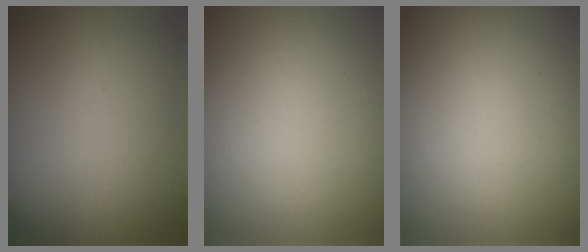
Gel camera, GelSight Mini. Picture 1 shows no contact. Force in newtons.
{"total": 0.0}
{"total": 0.0}